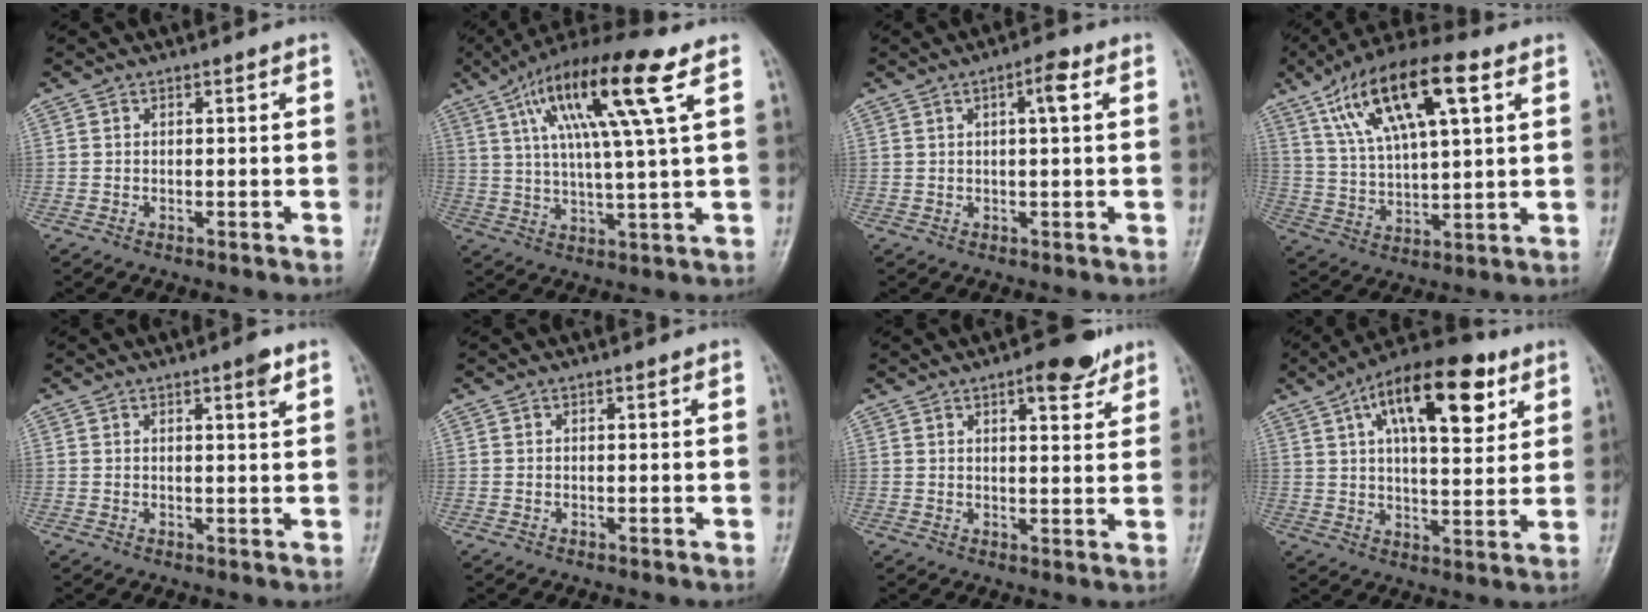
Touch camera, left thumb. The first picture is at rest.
{"total": 16.6, "force": [6.8, 1.7, 15.0], "torque": [-0.278, 0.000, 0.116]}
{"total": 3.6, "force": [1.2, 0.7, 3.3], "torque": [-0.053, 0.007, 0.016]}
{"total": 18.0, "force": [8.3, 6.4, 14.7], "torque": [-0.250, -0.003, 0.147]}
{"total": 2.4, "force": [1.4, 0.2, 1.9], "torque": [-0.028, -0.008, 0.020]}
{"total": 0.0}
{"total": 6.7, "force": [4.1, 2.4, 4.6], "torque": [-0.045, -0.019, 0.051]}
{"total": 18.0, "force": [8.1, 7.6, 14.2], "torque": [-0.198, -0.011, 0.122]}